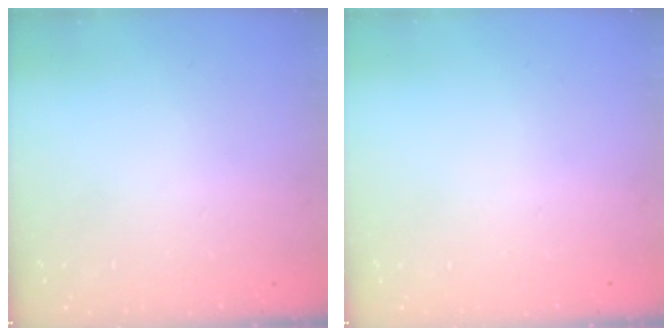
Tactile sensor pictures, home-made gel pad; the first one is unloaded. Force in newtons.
{"total": 0.0}